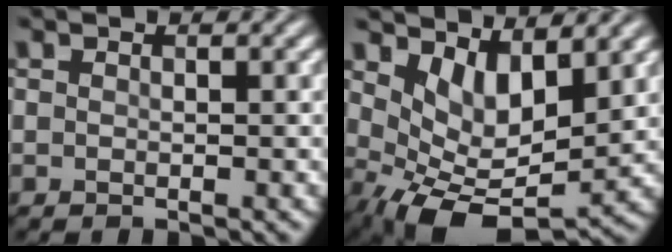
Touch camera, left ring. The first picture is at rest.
{"total": 6.2, "force": [1.1, 3.3, 5.1], "torque": [-0.091, -0.019, 0.030]}